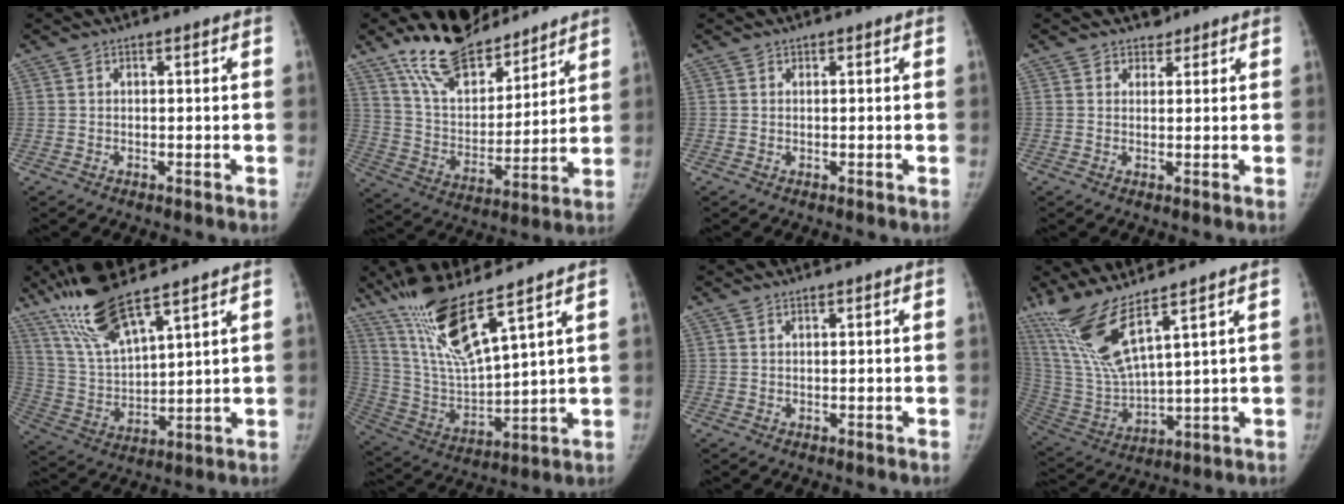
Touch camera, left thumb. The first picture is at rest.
{"total": 18.0, "force": [14.8, 7.2, 7.3], "torque": [-0.083, -0.081, 0.269]}
{"total": 0.0}
{"total": 1.9, "force": [1.4, 1.2, -0.2], "torque": [0.017, -0.007, 0.017]}
{"total": 14.3, "force": [10.5, 2.6, 9.3], "torque": [-0.186, -0.047, 0.222]}
{"total": 16.2, "force": [10.8, 2.1, 11.9], "torque": [-0.233, -0.059, 0.222]}
{"total": 0.6, "force": [0.5, 0.1, 0.3], "torque": [-0.009, 0.003, 0.012]}
{"total": 13.7, "force": [9.5, 1.1, 9.8], "torque": [-0.220, -0.059, 0.206]}